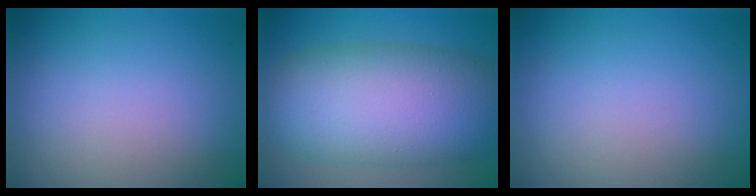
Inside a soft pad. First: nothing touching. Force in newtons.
{"total": 11.5, "press": 11.5, "slide": 0.6}
{"total": 0.0}